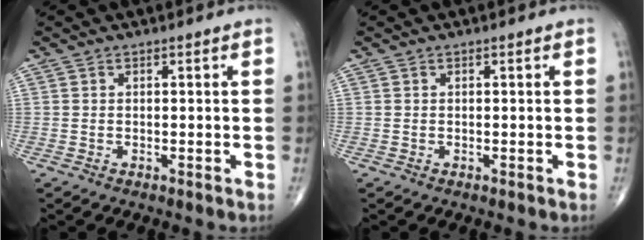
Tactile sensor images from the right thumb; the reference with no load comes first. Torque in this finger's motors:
{"motor_torque": [0.02, 0.02, 0.00, 0.00, 0.00]}